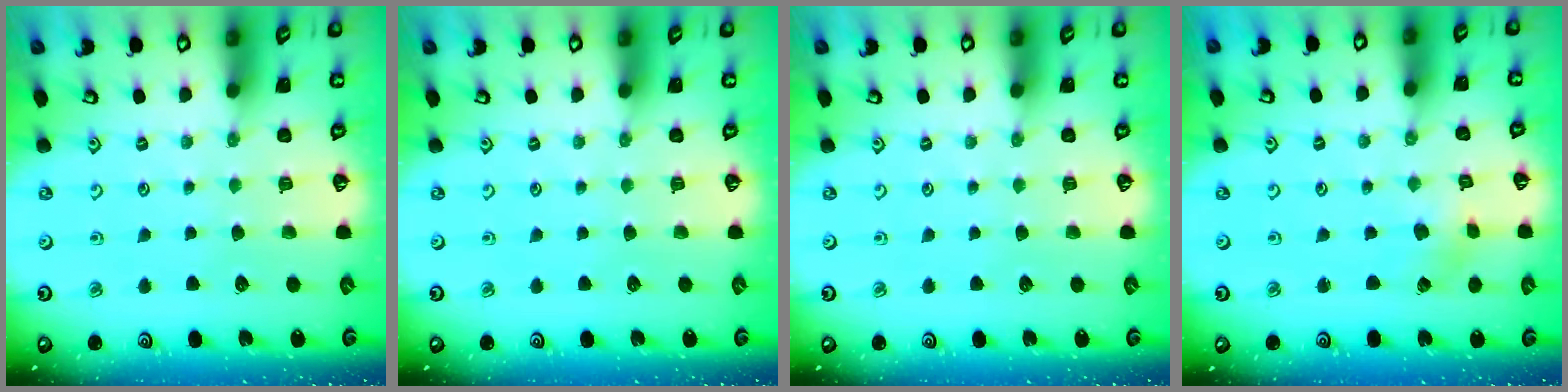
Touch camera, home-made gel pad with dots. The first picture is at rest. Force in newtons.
{"total": 0.0}
{"total": 0.0}
{"total": 2.2, "press": 2.2, "slide": 0.3}